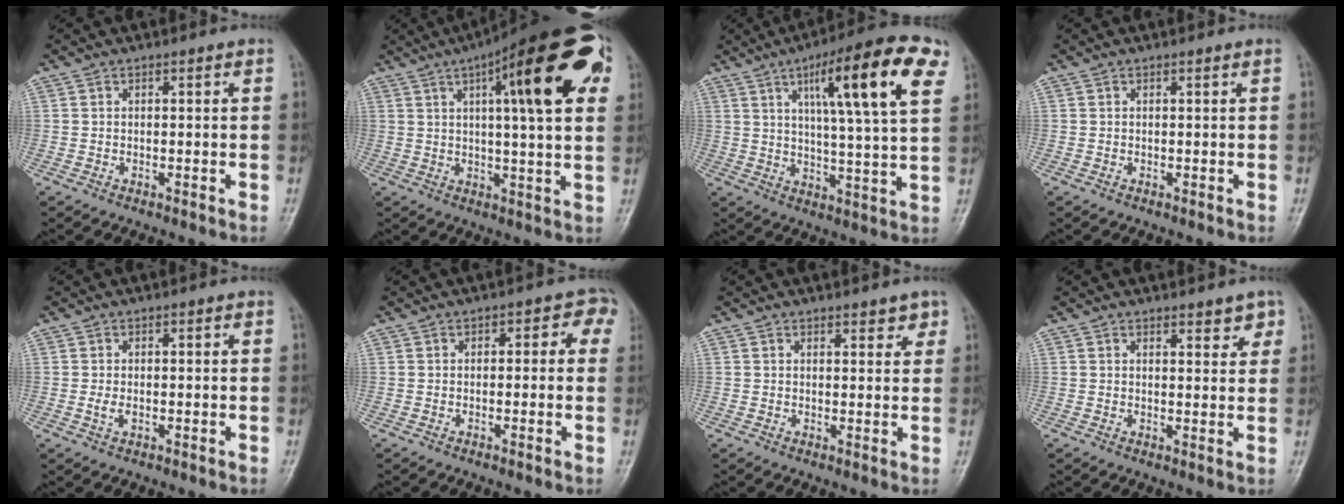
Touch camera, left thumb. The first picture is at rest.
{"total": 22.4, "force": [8.2, 5.6, 20.0], "torque": [-0.265, 0.003, 0.107]}
{"total": 19.1, "force": [8.0, 3.5, 16.9], "torque": [-0.235, -0.013, 0.113]}
{"total": 0.0}
{"total": 2.1, "force": [-0.3, 1.2, 1.7], "torque": [-0.034, 0.003, -0.007]}
{"total": 4.1, "force": [0.4, 2.7, 3.0], "torque": [0.002, 0.018, -0.010]}
{"total": 2.3, "force": [1.5, 1.2, 1.3], "torque": [-0.001, -0.007, 0.018]}
{"total": 3.4, "force": [2.3, 1.6, 1.9], "torque": [-0.003, -0.012, 0.030]}